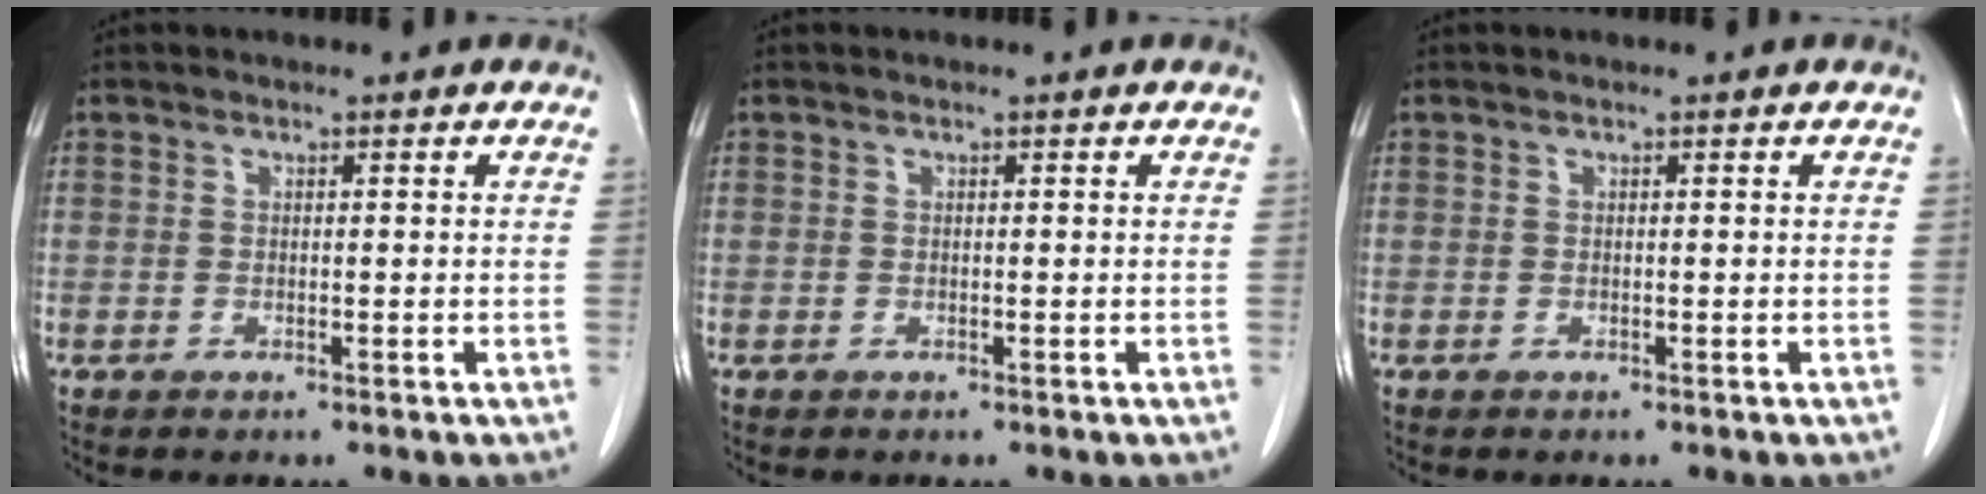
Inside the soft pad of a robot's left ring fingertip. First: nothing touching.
{"total": 0.0}
{"total": 0.0}